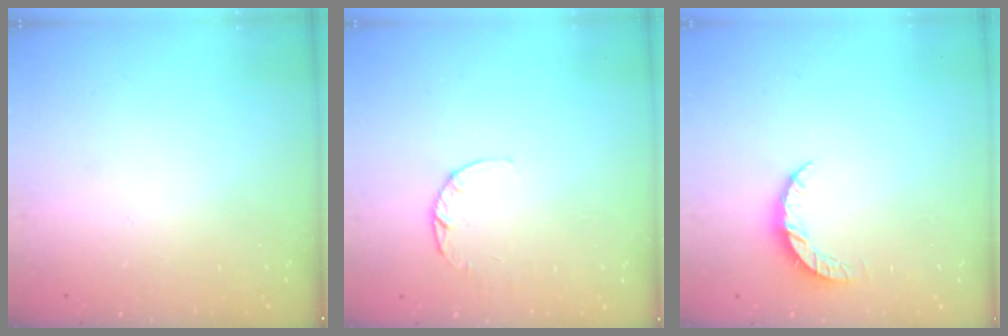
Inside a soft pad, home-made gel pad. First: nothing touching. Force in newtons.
{"total": 2.6, "press": 2.5, "slide": 0.4}
{"total": 5.2, "press": 5.1, "slide": 0.4}